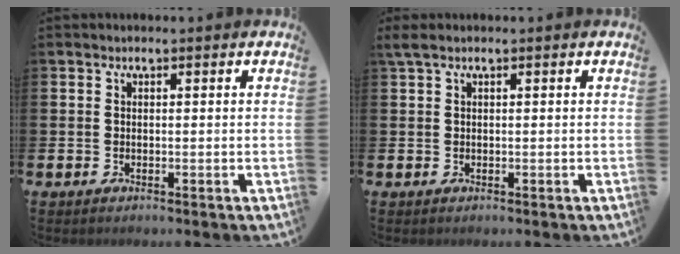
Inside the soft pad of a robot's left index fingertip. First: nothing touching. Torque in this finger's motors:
{"motor_torque": [0.51, -0.53, 0.34, 0.13]}